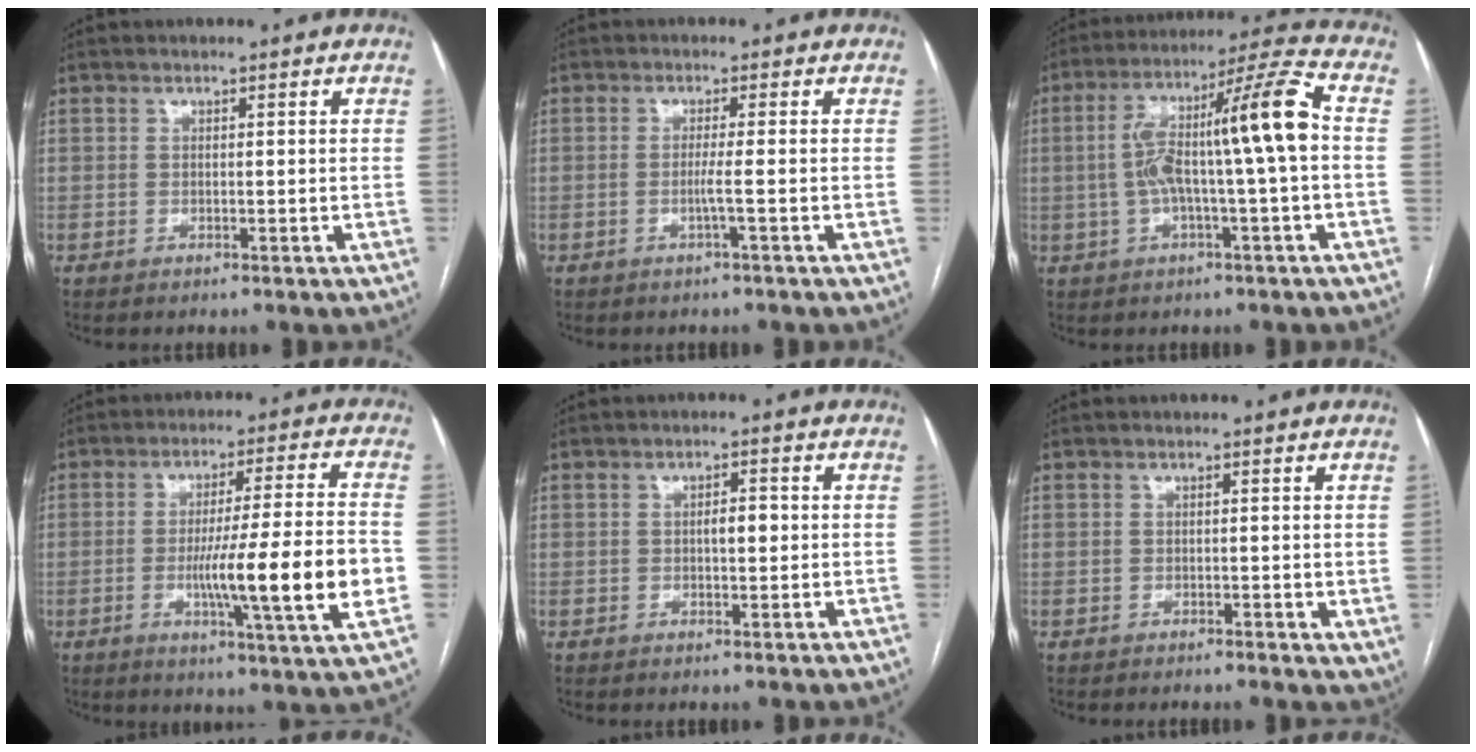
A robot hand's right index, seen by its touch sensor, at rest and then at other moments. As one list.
[{"total": 2.3, "force": [-0.8, -0.9, 2.0], "torque": [-0.036, -0.002, -0.017]}, {"total": 13.8, "force": [-0.1, 0.4, 13.8], "torque": [-0.237, 0.037, -0.006]}, {"total": 15.7, "force": [-3.1, -0.8, 15.4], "torque": [-0.244, -0.016, -0.054]}, {"total": 2.3, "force": [0.0, 0.8, 2.1], "torque": [-0.033, 0.003, 0.001]}, {"total": 1.7, "force": [-0.4, 1.0, 1.3], "torque": [-0.009, -0.001, -0.006]}]